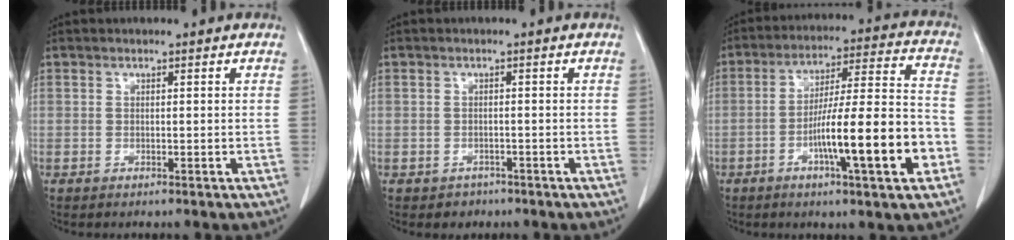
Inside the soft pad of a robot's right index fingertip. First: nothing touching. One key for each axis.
{"total": 1.9, "fx": -1.1, "fy": 1.5, "fz": 0.0, "tx": -0.003, "ty": 0.006, "tz": -0.015}
{"total": 16.2, "fx": -5.5, "fy": 1.1, "fz": 15.2, "tx": -0.247, "ty": 0.006, "tz": -0.086}